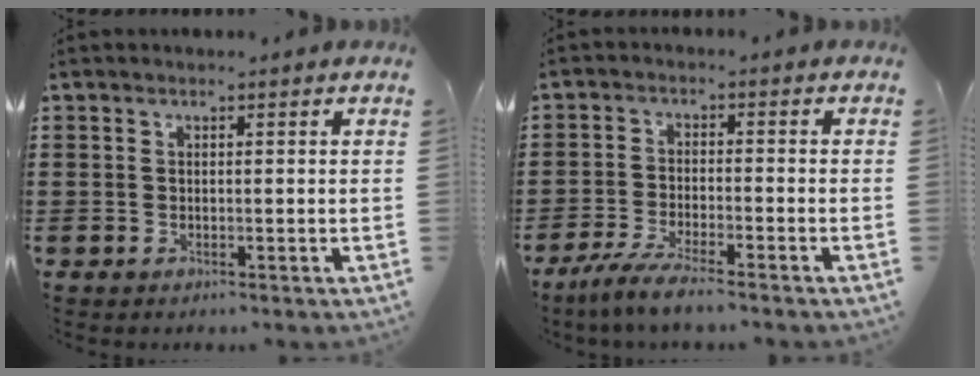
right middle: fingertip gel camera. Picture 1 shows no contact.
{"total": 4.7, "force": [-4.1, 0.2, 2.2], "torque": [-0.059, -0.011, -0.084]}